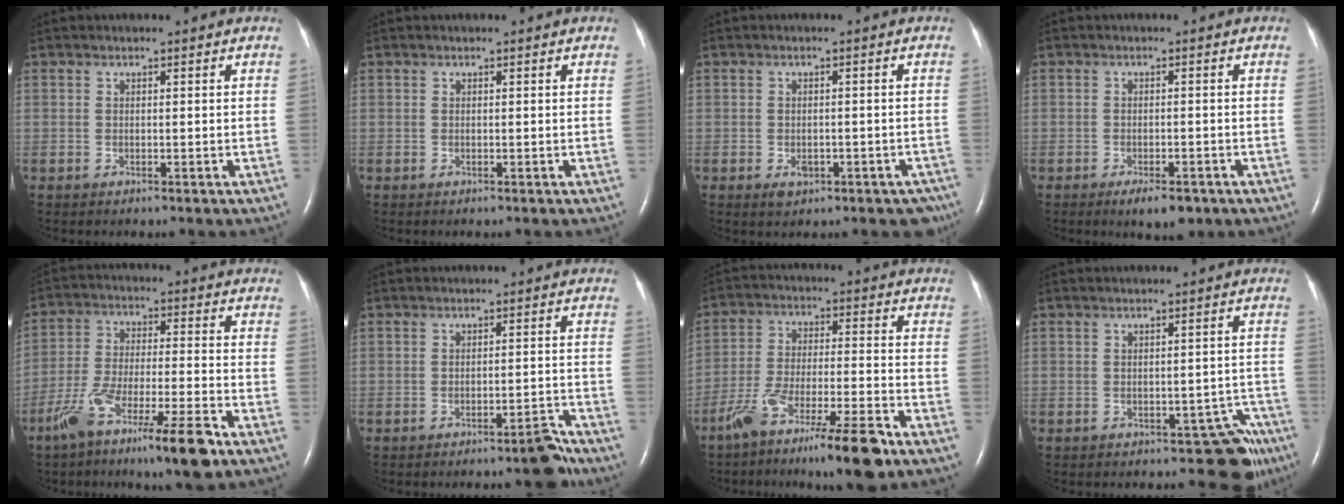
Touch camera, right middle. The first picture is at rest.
{"total": 0.0}
{"total": 5.0, "force": [-2.9, 3.0, 2.8], "torque": [-0.021, 0.007, -0.034]}
{"total": 4.2, "force": [-2.7, 1.3, 2.9], "torque": [-0.045, -0.004, -0.034]}
{"total": 13.2, "force": [-8.4, 0.7, 10.1], "torque": [-0.193, -0.023, -0.150]}
{"total": 3.4, "force": [-3.0, 0.6, 1.6], "torque": [-0.012, 0.007, -0.041]}
{"total": 12.8, "force": [-8.9, 0.7, 9.2], "torque": [-0.171, -0.021, -0.155]}
{"total": 5.0, "force": [-3.8, 2.5, 1.9], "torque": [0.008, 0.028, -0.050]}